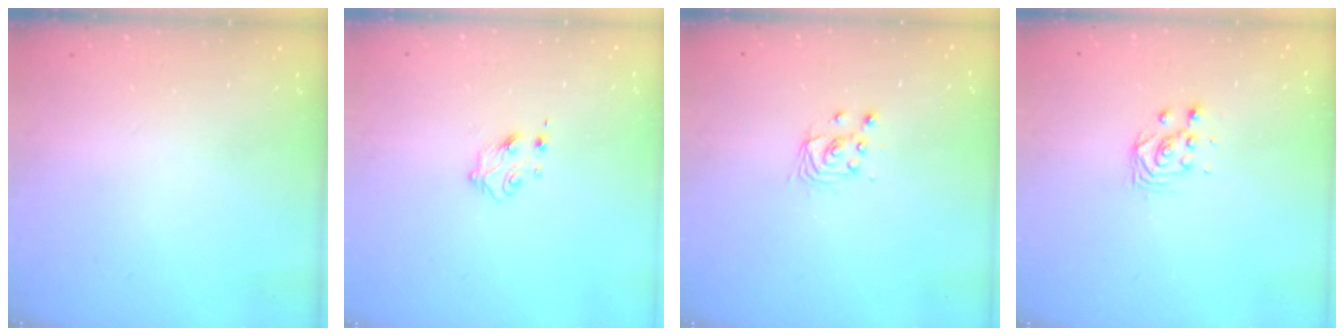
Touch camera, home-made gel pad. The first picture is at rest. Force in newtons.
{"total": 4.6, "press": 4.5, "slide": 0.6}
{"total": 2.9, "press": 2.9, "slide": 0.0}
{"total": 3.0, "press": 2.9, "slide": 0.3}